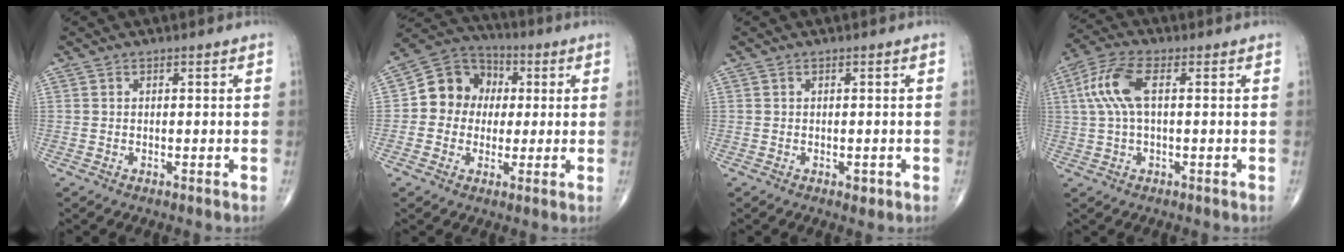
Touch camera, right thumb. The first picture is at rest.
{"total": 11.2, "force": [0.9, 10.0, 4.9], "torque": [-0.044, 0.024, 0.002]}
{"total": 1.2, "force": [-0.4, 0.8, 0.8], "torque": [-0.006, -0.001, -0.005]}
{"total": 8.6, "force": [1.5, 3.7, 7.7], "torque": [-0.187, 0.025, 0.026]}